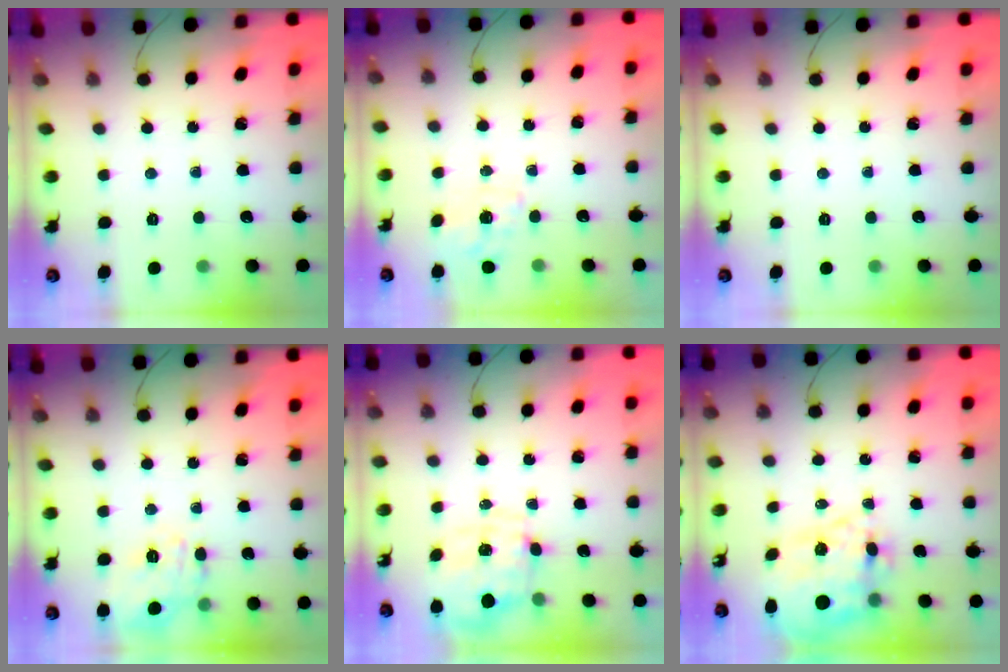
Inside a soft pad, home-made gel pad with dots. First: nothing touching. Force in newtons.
{"total": 1.0, "press": 0.7, "slide": 0.7}
{"total": 0.0}
{"total": 6.0, "press": 5.9, "slide": 0.9}
{"total": 1.5, "press": 1.5, "slide": 0.4}
{"total": 10.7, "press": 9.8, "slide": 4.3}